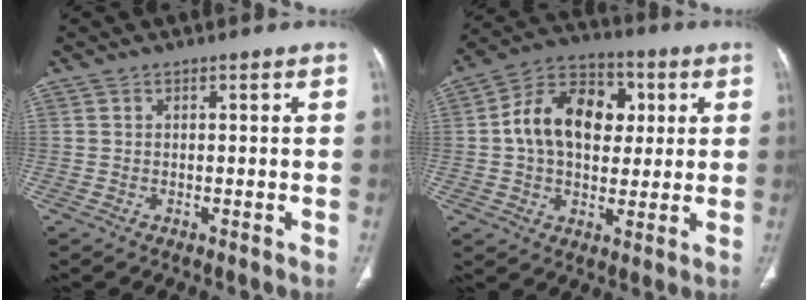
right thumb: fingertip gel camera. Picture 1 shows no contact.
{"total": 15.9, "force": [2.6, 11.0, 11.1], "torque": [-0.151, 0.018, 0.035]}